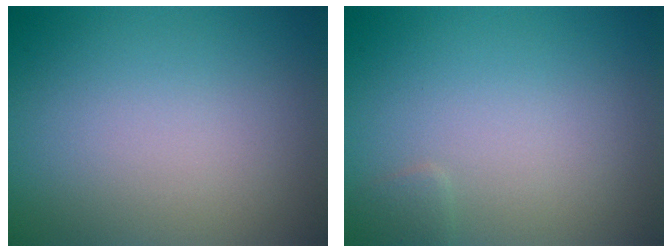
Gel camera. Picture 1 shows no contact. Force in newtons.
{"total": 0.8, "press": 0.8, "slide": 0.0}